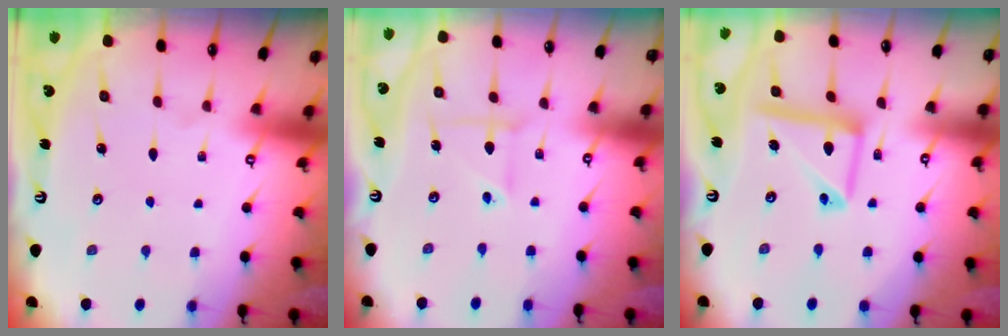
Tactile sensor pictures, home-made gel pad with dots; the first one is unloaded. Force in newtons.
{"total": 3.1, "press": 3.1, "slide": 0.3}
{"total": 12.8, "press": 12.7, "slide": 1.3}